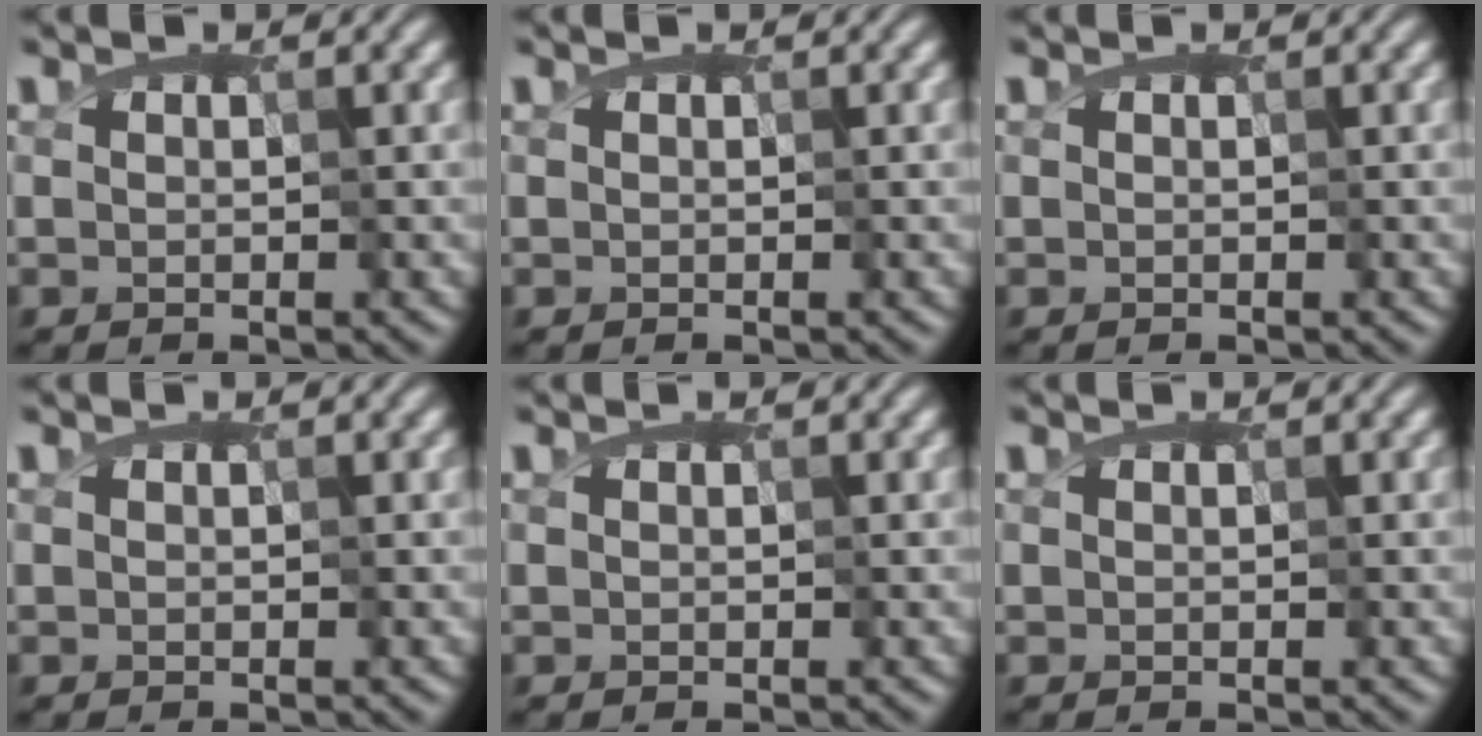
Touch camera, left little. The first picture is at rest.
{"total": 0.0}
{"total": 0.0}
{"total": 0.0}
{"total": 0.0}
{"total": 0.0}